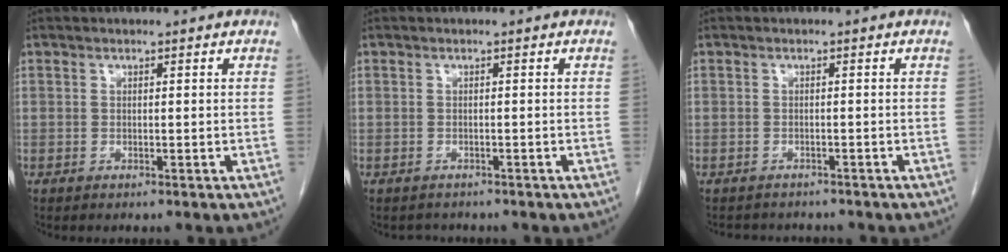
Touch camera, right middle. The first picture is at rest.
{"total": 1.6, "force": [-1.4, 0.7, -0.1], "torque": [-0.002, -0.002, -0.021]}
{"total": 3.8, "force": [-3.4, 1.6, 0.3], "torque": [-0.003, -0.001, -0.046]}